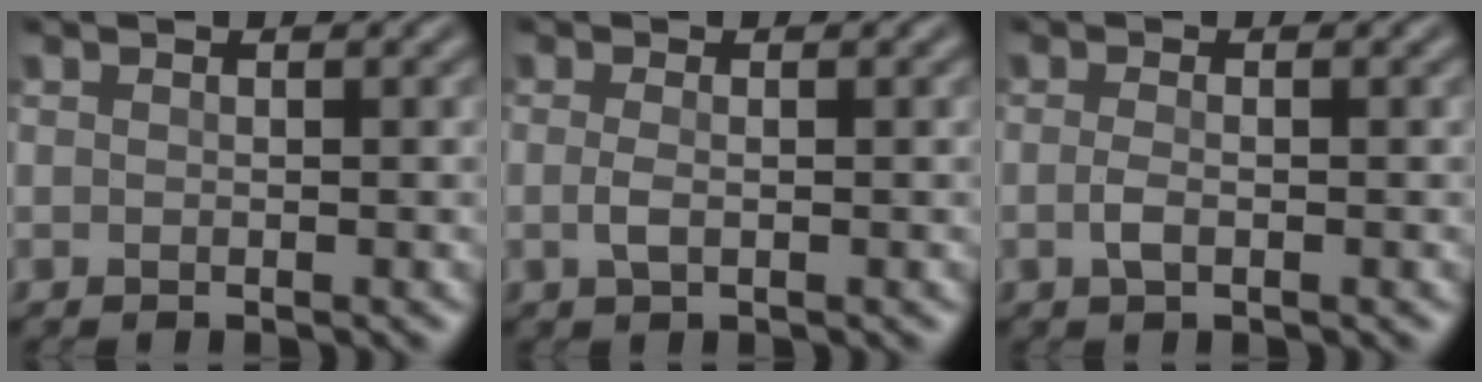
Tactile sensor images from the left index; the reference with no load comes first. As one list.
[{"total": 1.0, "force": [0.0, 0.3, 0.9], "torque": [-0.024, 0.003, -0.003]}, {"total": 1.0, "force": [-0.2, 0.4, 0.9], "torque": [-0.024, 0.004, -0.005]}]